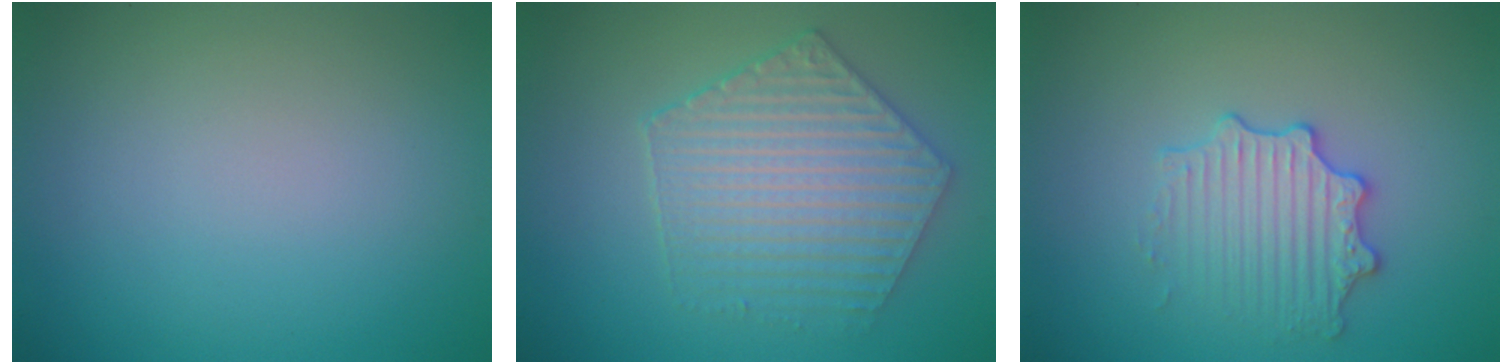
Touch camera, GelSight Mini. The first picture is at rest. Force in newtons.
{"total": 5.0, "press": 4.3, "slide": 2.6}
{"total": 2.9, "press": 2.8, "slide": 0.5}